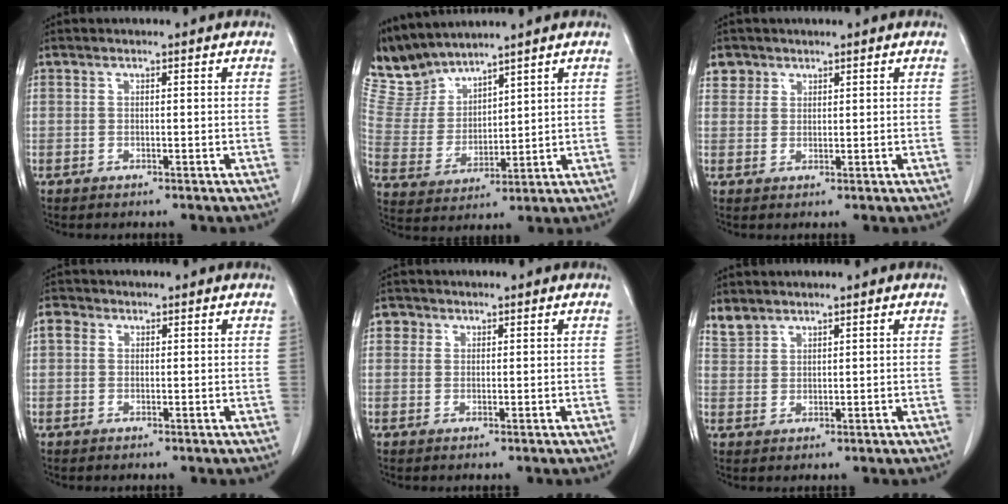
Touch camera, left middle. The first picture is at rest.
{"total": 7.9, "force": [7.8, 1.2, 0.3], "torque": [-0.029, 0.010, 0.183]}
{"total": 2.5, "force": [1.6, 1.8, -0.1], "torque": [0.012, 0.004, 0.024]}
{"total": 1.8, "force": [0.5, 1.6, 0.8], "torque": [-0.016, 0.011, 0.004]}
{"total": 1.5, "force": [0.6, 1.4, 0.2], "torque": [0.008, 0.002, 0.002]}
{"total": 2.5, "force": [2.3, 1.0, 0.1], "torque": [-0.002, 0.008, 0.048]}